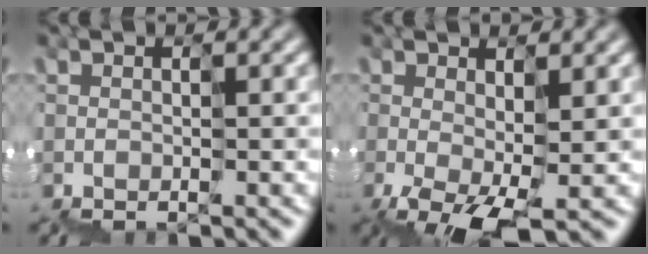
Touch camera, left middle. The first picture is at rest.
{"total": 3.4, "force": [-1.4, 1.3, 2.9], "torque": [-0.081, -0.007, -0.022]}